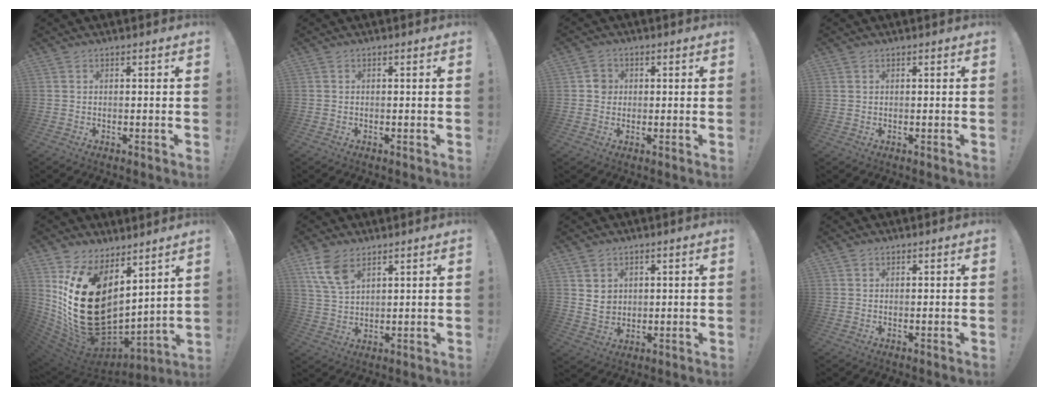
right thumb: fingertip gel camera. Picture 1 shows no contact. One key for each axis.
{"total": 0.0}
{"total": 3.8, "fx": 0.1, "fy": 3.6, "fz": 1.3, "tx": -0.004, "ty": 0.003, "tz": -0.001}
{"total": 0.5, "fx": 0.3, "fy": 0.4, "fz": 0.0, "tx": -0.001, "ty": 0.000, "tz": 0.007}
{"total": 24.8, "fx": 4.1, "fy": 16.2, "fz": 18.3, "tx": -0.362, "ty": -0.040, "tz": 0.102}
{"total": 9.1, "fx": 5.5, "fy": 4.8, "fz": 5.4, "tx": -0.113, "ty": -0.019, "tz": 0.107}
{"total": 5.4, "fx": 2.5, "fy": 4.6, "fz": 1.4, "tx": -0.010, "ty": -0.017, "tz": 0.048}
{"total": 1.0, "fx": 0.7, "fy": 0.7, "fz": 0.2, "tx": -0.001, "ty": -0.002, "tz": 0.013}